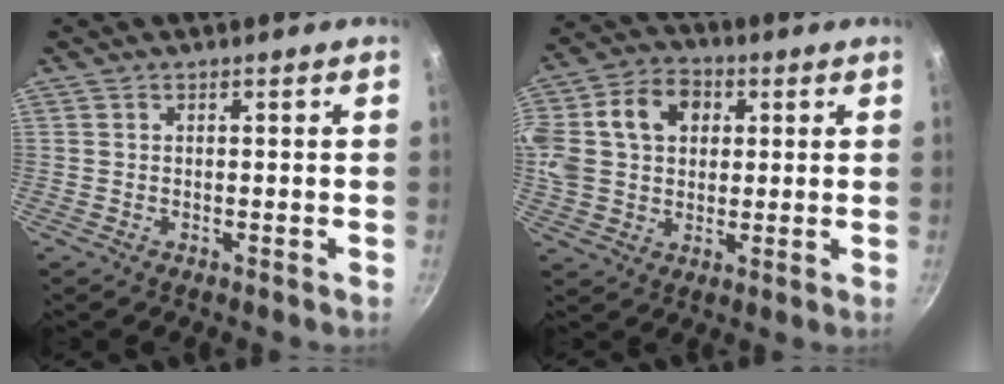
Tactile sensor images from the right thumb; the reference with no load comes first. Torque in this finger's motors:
{"motor_torque": [0.97, 2.94, 0.74, -0.25, 0.15]}